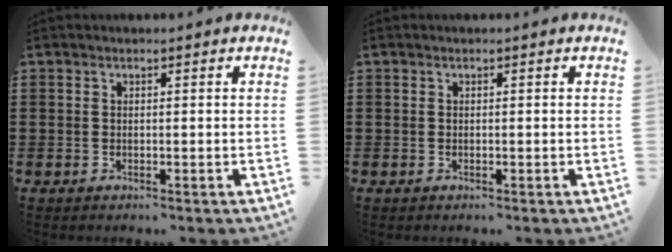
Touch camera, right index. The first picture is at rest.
{"total": 0.0}